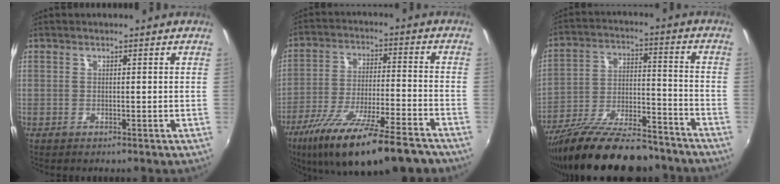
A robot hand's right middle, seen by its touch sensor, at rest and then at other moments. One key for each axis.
{"total": 21.4, "fx": -16.0, "fy": 4.3, "fz": 13.6, "tx": -0.246, "ty": -0.048, "tz": -0.254}
{"total": 21.4, "fx": -17.2, "fy": 6.1, "fz": 11.2, "tx": -0.204, "ty": -0.025, "tz": -0.264}